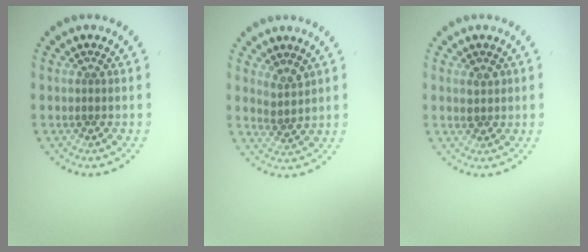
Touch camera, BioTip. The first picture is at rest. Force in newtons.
{"total": 1.9, "press": 1.4, "slide": 1.3}
{"total": 1.4, "press": 1.3, "slide": 0.3}